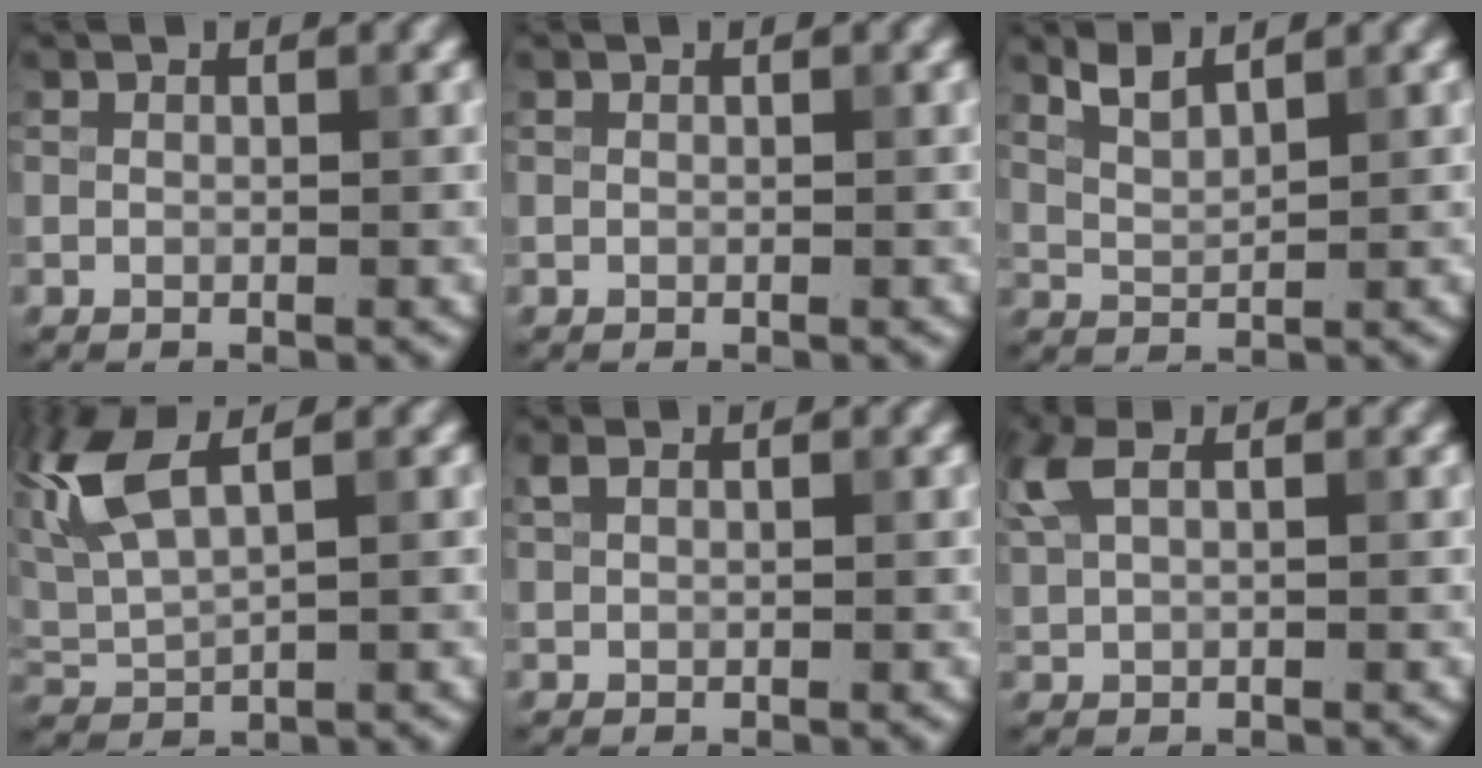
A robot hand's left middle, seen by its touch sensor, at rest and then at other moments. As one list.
[{"total": 0.0}, {"total": 2.5, "force": [2.1, 0.5, 1.3], "torque": [-0.027, 0.000, 0.049]}, {"total": 5.3, "force": [2.7, 1.7, 4.2], "torque": [-0.100, 0.014, 0.056]}, {"total": 1.1, "force": [0.8, 0.5, 0.7], "torque": [-0.017, 0.004, 0.016]}, {"total": 2.9, "force": [1.5, 1.3, 2.2], "torque": [-0.062, 0.010, 0.031]}]